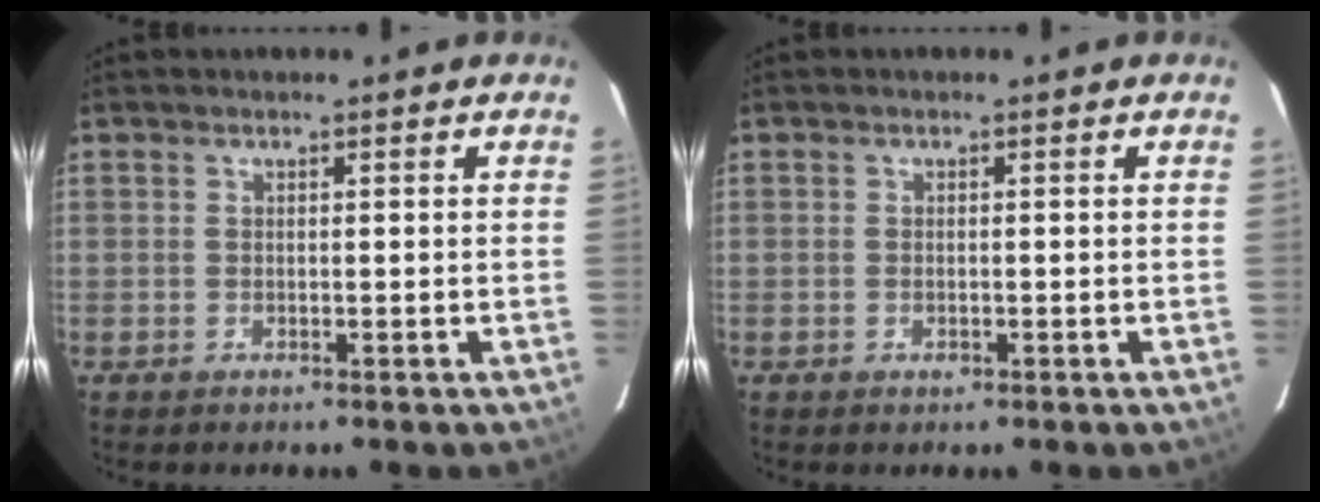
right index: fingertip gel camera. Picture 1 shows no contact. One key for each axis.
{"total": 1.0, "fx": -0.4, "fy": 0.7, "fz": 0.5, "tx": -0.007, "ty": -0.002, "tz": -0.005}